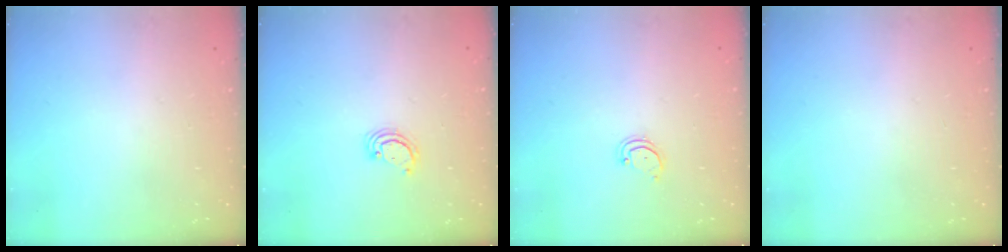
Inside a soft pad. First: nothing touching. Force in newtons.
{"total": 2.6, "press": 2.6, "slide": 0.3}
{"total": 2.6, "press": 2.6, "slide": 0.2}
{"total": 0.0}